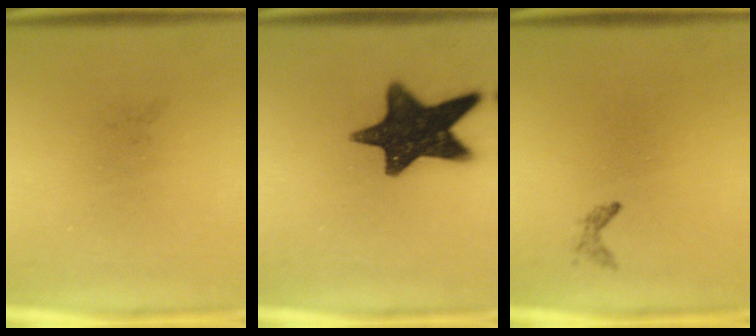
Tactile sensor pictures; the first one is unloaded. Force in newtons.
{"total": 14.9}
{"total": 0.7}